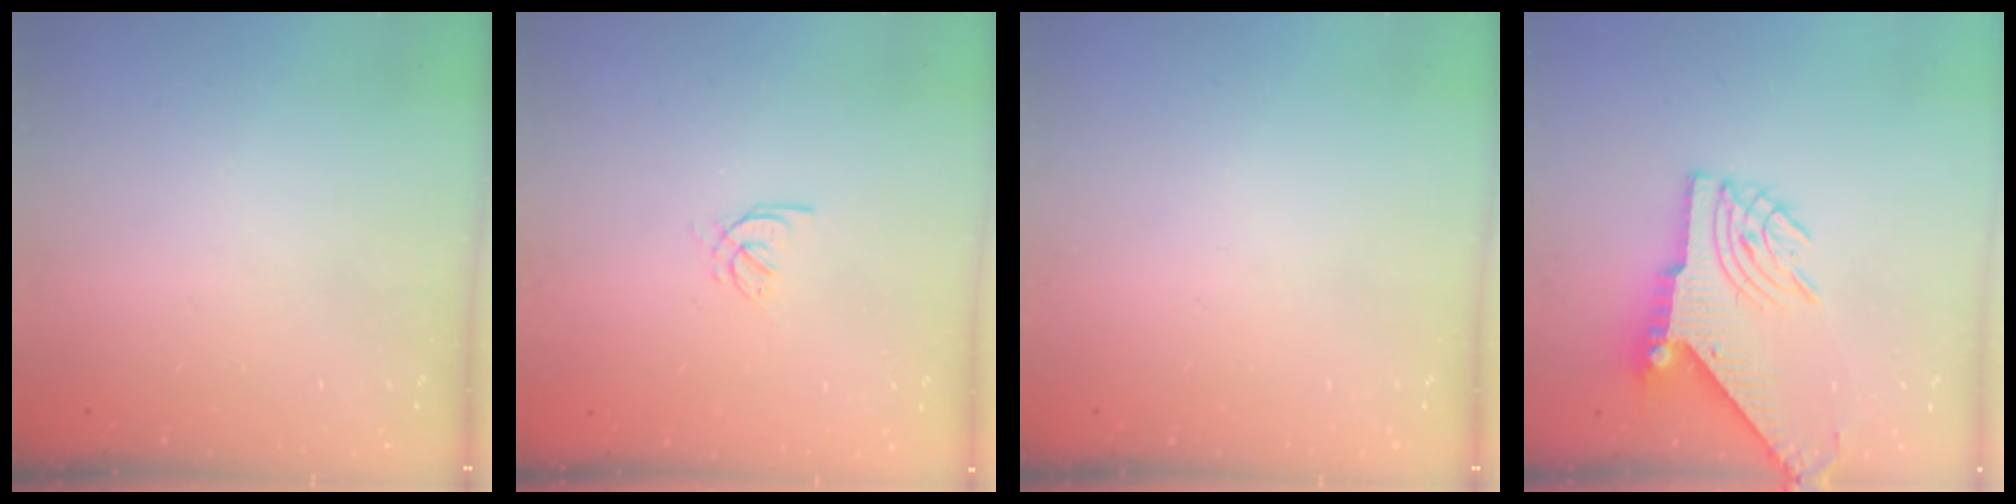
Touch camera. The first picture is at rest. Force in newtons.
{"total": 2.6, "press": 2.5, "slide": 0.7}
{"total": 0.0}
{"total": 9.8, "press": 9.7, "slide": 1.3}